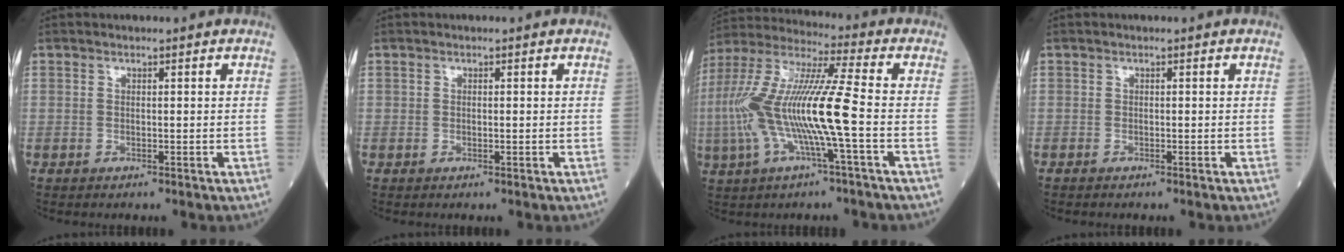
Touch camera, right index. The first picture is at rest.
{"total": 0.8, "force": [0.0, 0.5, 0.7], "torque": [-0.025, 0.004, 0.002]}
{"total": 17.0, "force": [-2.8, 1.3, 16.8], "torque": [-0.356, 0.001, -0.059]}
{"total": 0.9, "force": [-0.5, 0.5, 0.5], "torque": [-0.023, -0.001, -0.007]}